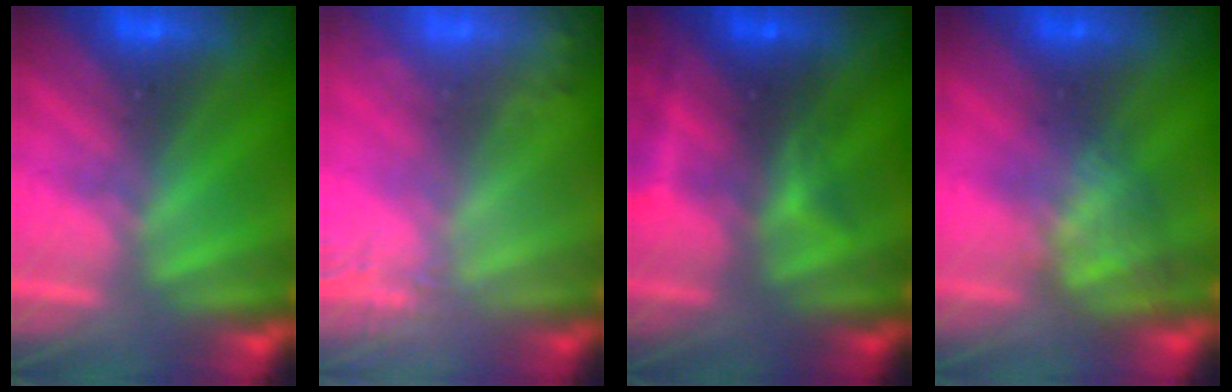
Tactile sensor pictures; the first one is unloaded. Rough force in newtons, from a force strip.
{"total": 2.4}
{"total": 2.5}
{"total": 3.5}